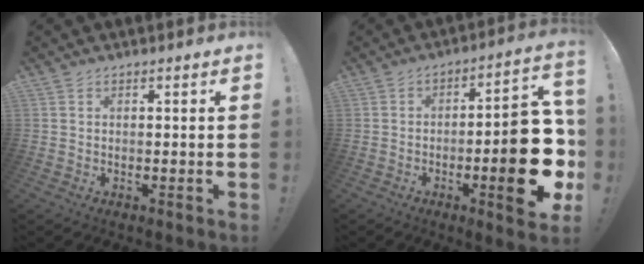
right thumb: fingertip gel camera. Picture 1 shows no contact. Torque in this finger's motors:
{"motor_torque": [0.66, 1.45, 1.96, -0.81, 0.15]}